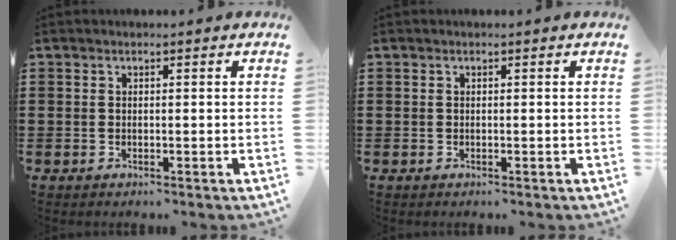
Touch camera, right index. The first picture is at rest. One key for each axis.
{"total": 0.0}